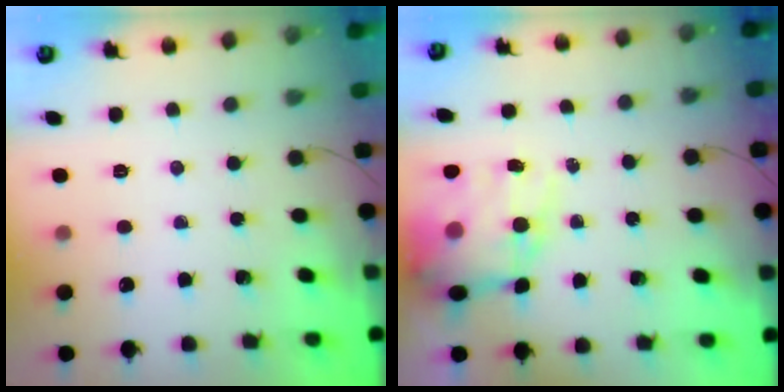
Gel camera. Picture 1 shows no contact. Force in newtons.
{"total": 14.0, "press": 13.6, "slide": 3.3}